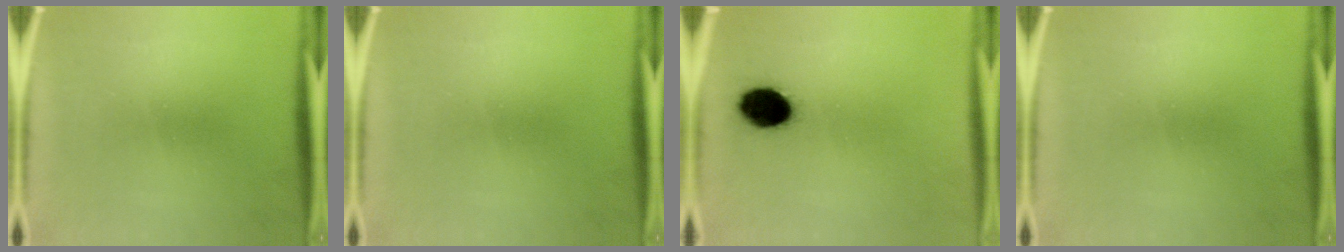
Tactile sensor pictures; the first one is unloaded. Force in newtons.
{"total": 0.0}
{"total": 9.4}
{"total": 0.0}